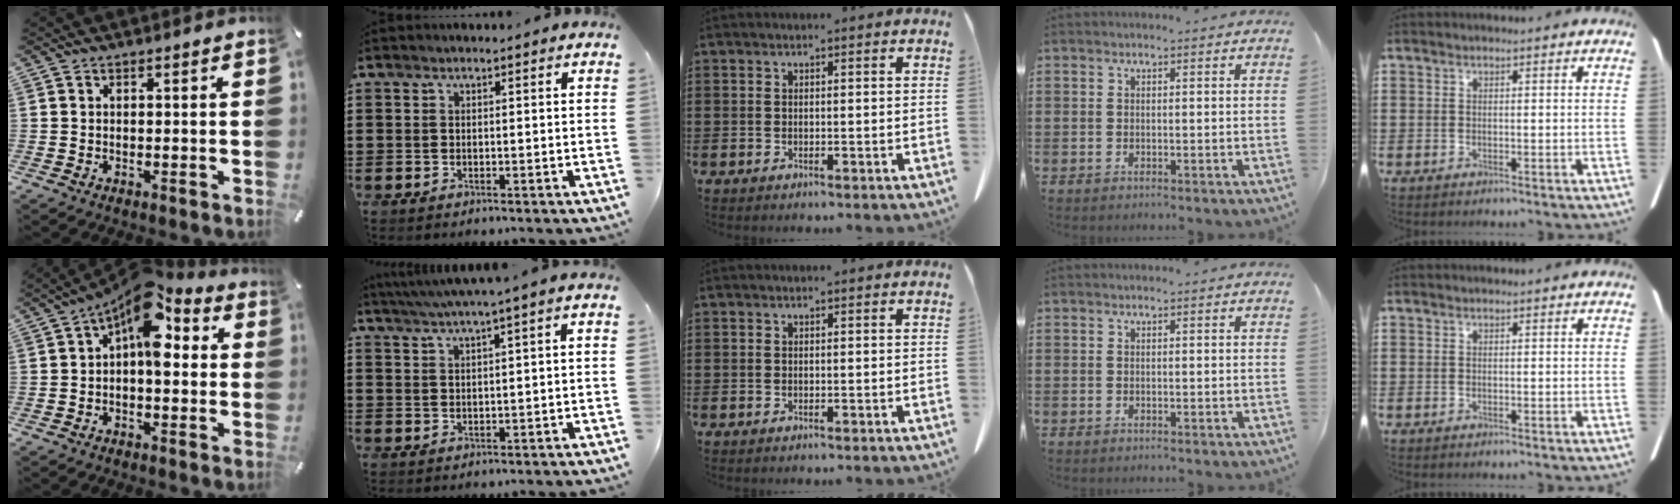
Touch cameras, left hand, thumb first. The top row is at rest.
{"thumb": {"total": 10.7, "force": [3.9, 5.2, 8.4], "torque": [-0.123, -0.034, 0.067]}, "index": {"total": 2.6, "force": [1.3, -0.6, 2.2], "torque": [-0.041, -0.003, 0.022]}}